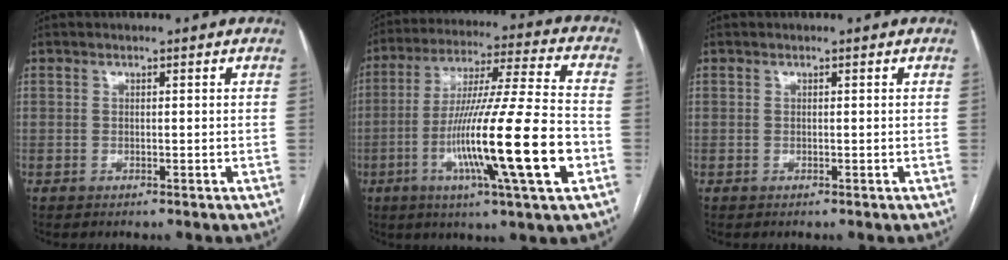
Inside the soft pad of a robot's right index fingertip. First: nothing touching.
{"total": 20.8, "force": [-6.1, -0.1, 19.9], "torque": [-0.346, -0.020, -0.109]}
{"total": 0.0}